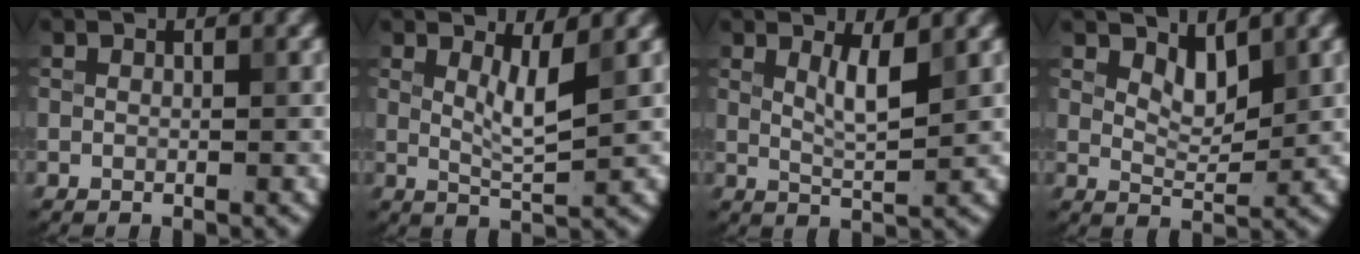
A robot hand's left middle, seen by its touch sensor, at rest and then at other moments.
{"total": 2.3, "force": [1.0, 0.3, 2.1], "torque": [-0.041, -0.005, 0.024]}
{"total": 2.1, "force": [1.0, 0.3, 1.9], "torque": [-0.037, -0.003, 0.024]}
{"total": 2.2, "force": [1.6, 0.8, 1.3], "torque": [-0.028, -0.010, 0.031]}